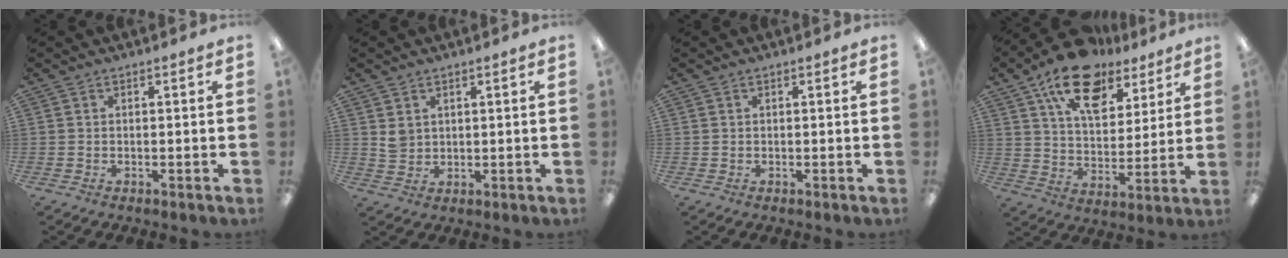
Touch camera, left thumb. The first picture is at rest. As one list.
[{"total": 2.8, "force": [1.4, 2.2, 0.9], "torque": [-0.016, 0.000, 0.026]}, {"total": 0.0}, {"total": 18.0, "force": [12.1, 9.4, 9.4], "torque": [-0.158, -0.055, 0.215]}]